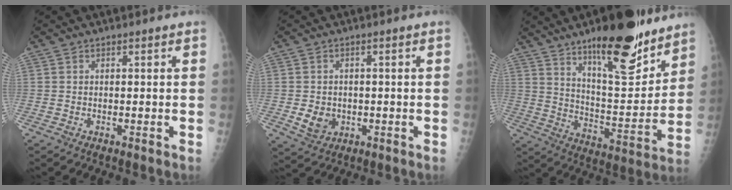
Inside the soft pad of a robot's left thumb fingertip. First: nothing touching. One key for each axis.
{"total": 4.6, "fx": -0.6, "fy": 3.9, "fz": 2.3, "tx": -0.025, "ty": 0.000, "tz": 0.000}
{"total": 20.6, "fx": 14.3, "fy": 6.2, "fz": 13.5, "tx": -0.163, "ty": -0.092, "tz": 0.230}